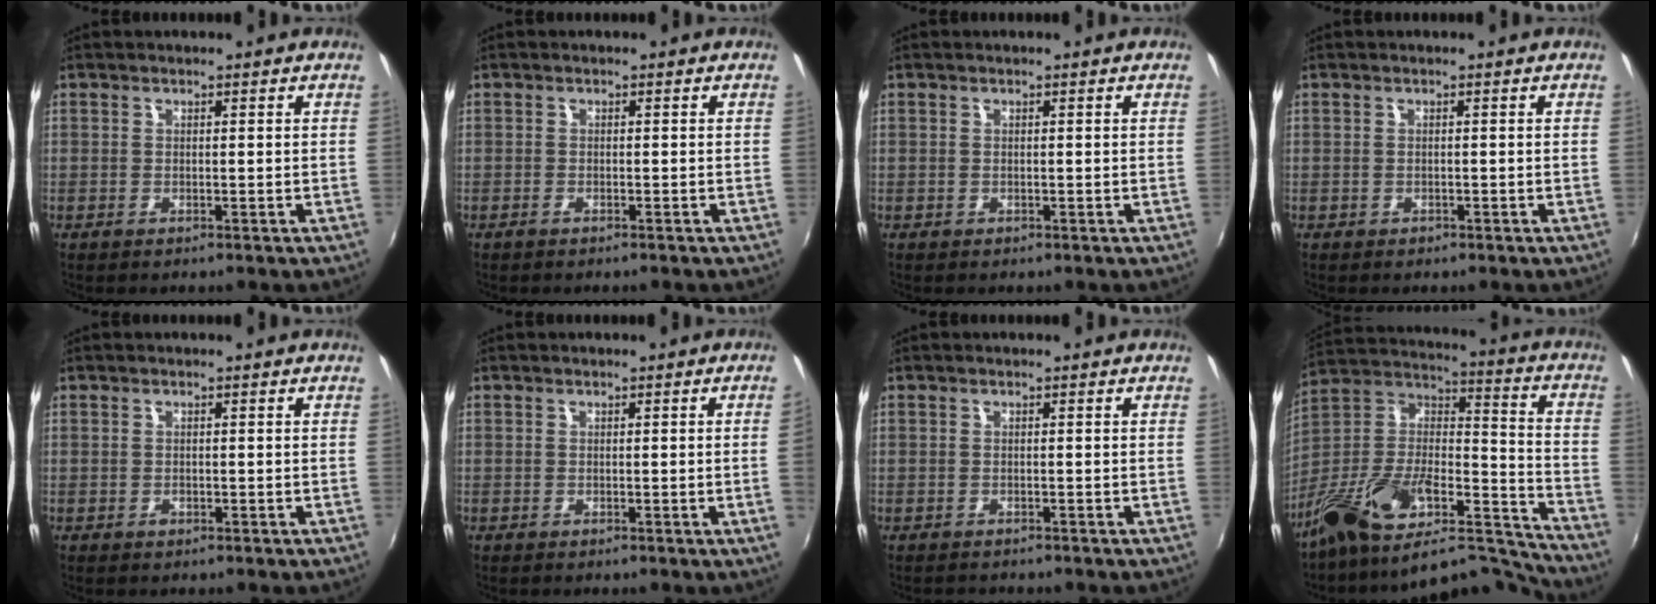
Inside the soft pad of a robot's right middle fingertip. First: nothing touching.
{"total": 0.9, "force": [-0.8, 0.2, 0.4], "torque": [-0.013, -0.002, -0.019]}
{"total": 0.0}
{"total": 0.0}
{"total": 0.8, "force": [-0.5, 0.6, 0.2], "torque": [-0.003, -0.002, -0.008]}
{"total": 1.6, "force": [0.1, -1.0, 1.3], "torque": [-0.011, -0.012, 0.003]}
{"total": 1.3, "force": [-1.3, 0.1, 0.1], "torque": [-0.007, -0.006, -0.021]}
{"total": 23.3, "force": [-18.0, 8.3, 12.2], "torque": [-0.199, 0.016, -0.290]}